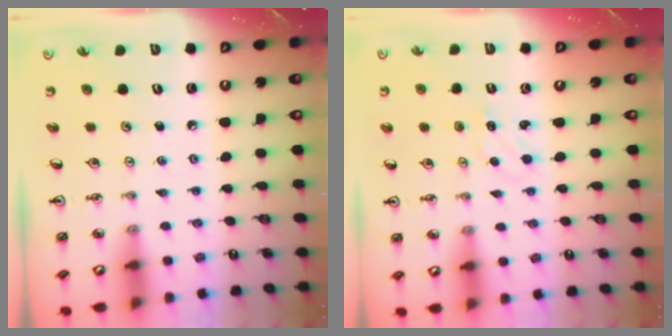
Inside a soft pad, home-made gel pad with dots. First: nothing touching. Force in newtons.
{"total": 0.9, "press": 0.8, "slide": 0.2}